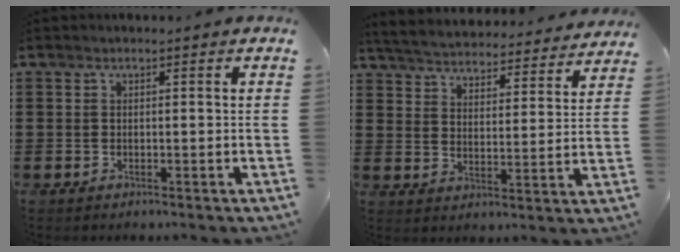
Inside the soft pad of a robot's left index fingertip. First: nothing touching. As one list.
[{"total": 4.2, "force": [4.2, 0.0, 0.1], "torque": [-0.027, -0.034, 0.067]}]